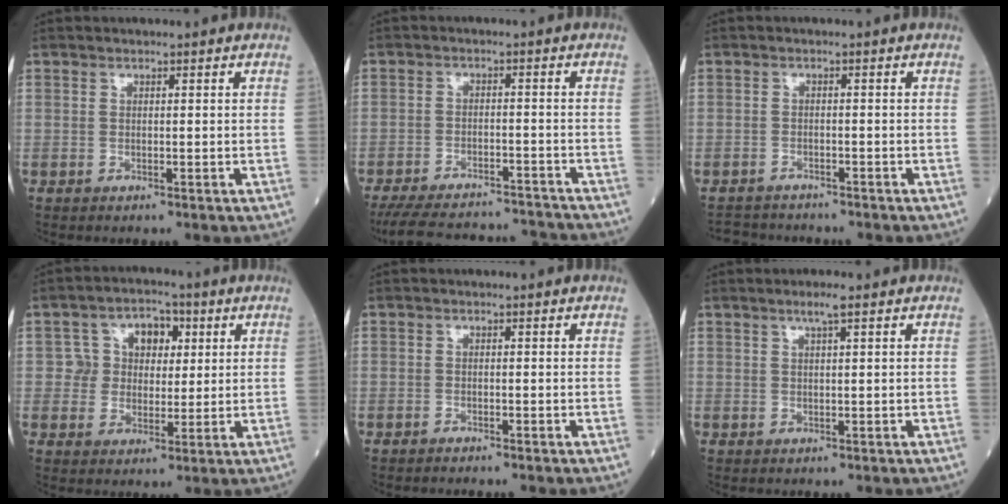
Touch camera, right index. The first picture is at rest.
{"total": 17.4, "force": [-16.2, 3.7, 5.0], "torque": [-0.121, -0.004, -0.227]}
{"total": 4.8, "force": [-4.6, 1.3, 0.3], "torque": [-0.004, -0.008, -0.074]}
{"total": 6.6, "force": [1.6, 5.8, 2.8], "torque": [-0.033, 0.023, 0.026]}
{"total": 1.0, "force": [-0.9, 0.0, 0.3], "torque": [-0.007, 0.000, -0.015]}
{"total": 2.0, "force": [1.2, -0.1, 1.6], "torque": [-0.033, 0.002, 0.022]}